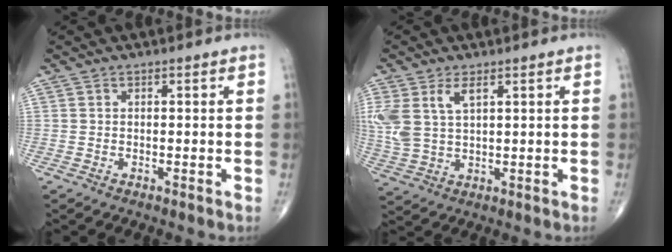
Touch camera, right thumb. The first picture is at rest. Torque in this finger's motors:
{"motor_torque": [0.06, 0.16, 0.56, 0.46, 0.09]}